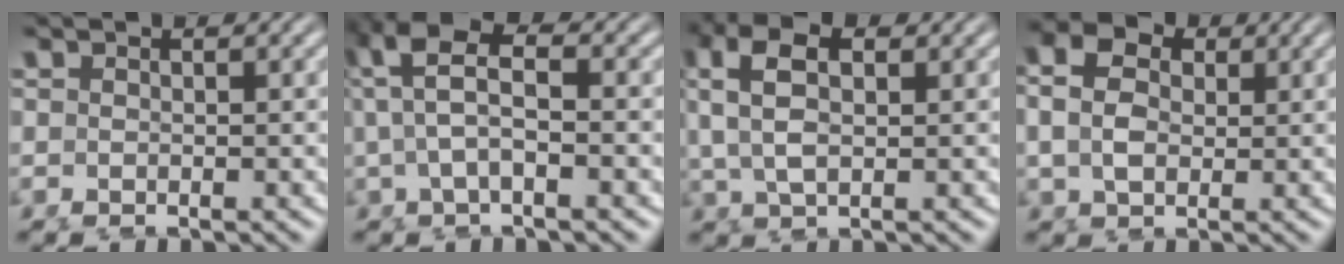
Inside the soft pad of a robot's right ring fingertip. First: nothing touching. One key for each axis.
{"total": 6.2, "fx": 1.9, "fy": 3.4, "fz": 4.8, "tx": -0.100, "ty": 0.007, "tz": 0.025}
{"total": 5.8, "fx": 2.0, "fy": 3.4, "fz": 4.2, "tx": -0.101, "ty": 0.005, "tz": 0.033}
{"total": 5.6, "fx": 1.2, "fy": 4.3, "fz": 3.4, "tx": -0.069, "ty": -0.004, "tz": 0.018}